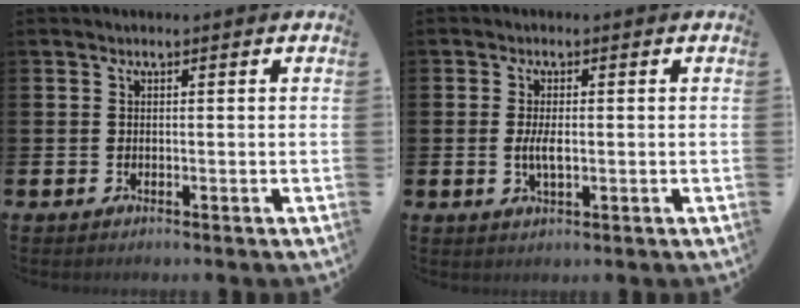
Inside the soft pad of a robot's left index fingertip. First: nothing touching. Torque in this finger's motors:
{"motor_torque": [0.59, 0.13, 0.11, 0.11]}